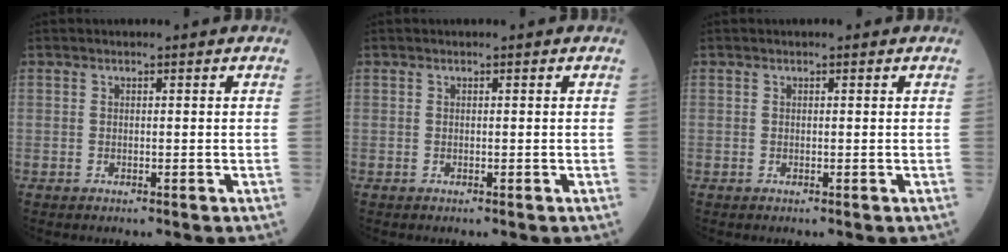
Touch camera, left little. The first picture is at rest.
{"total": 0.0}
{"total": 0.0}